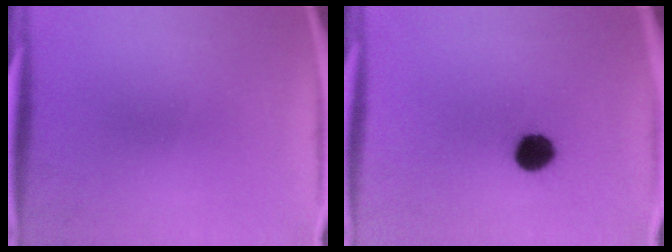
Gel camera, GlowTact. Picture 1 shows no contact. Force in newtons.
{"total": 6.5}